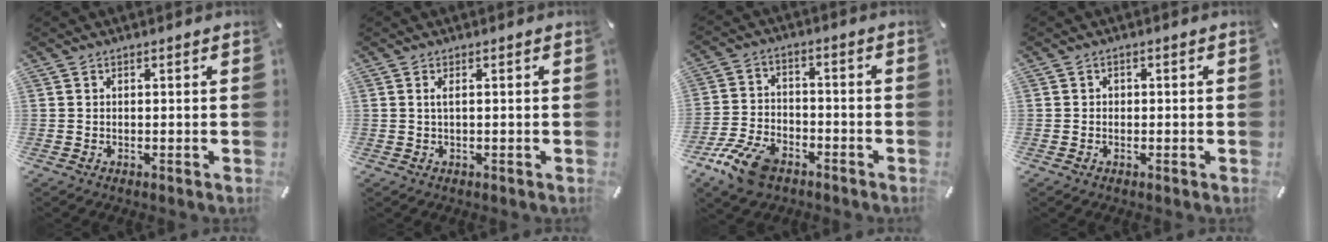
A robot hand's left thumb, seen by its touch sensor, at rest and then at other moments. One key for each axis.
{"total": 1.7, "fx": 0.1, "fy": 0.3, "fz": 1.7, "tx": -0.032, "ty": -0.002, "tz": 0.001}
{"total": 10.9, "fx": -7.0, "fy": 6.2, "fz": 5.7, "tx": -0.109, "ty": 0.040, "tz": -0.126}
{"total": 1.1, "fx": -0.5, "fy": 1.0, "fz": 0.2, "tx": -0.004, "ty": 0.005, "tz": -0.013}